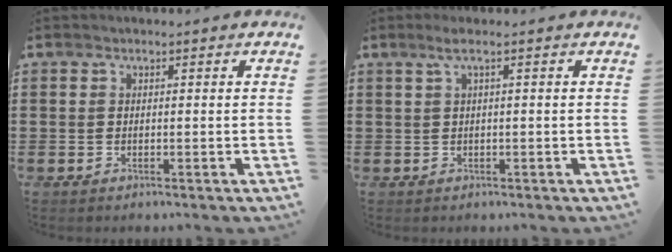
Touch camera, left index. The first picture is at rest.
{"total": 1.6, "force": [0.2, -0.1, 1.6], "torque": [-0.028, -0.002, 0.004]}